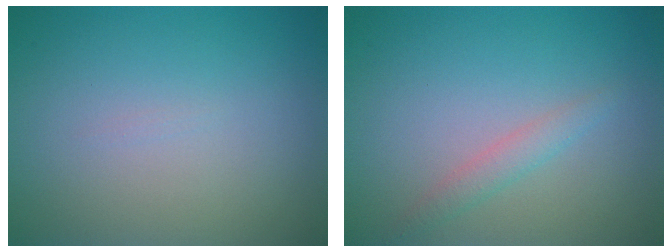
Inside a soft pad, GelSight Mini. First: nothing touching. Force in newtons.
{"total": 1.0, "press": 1.0, "slide": 0.1}